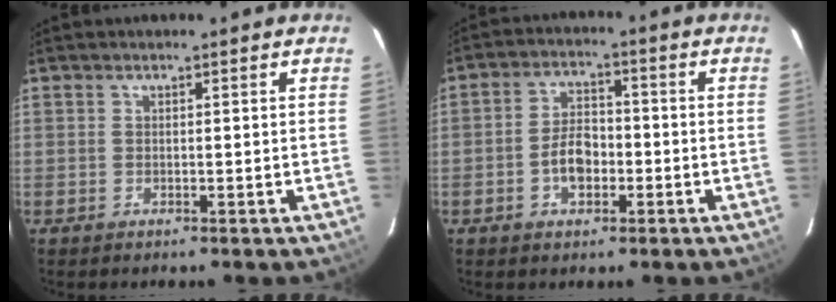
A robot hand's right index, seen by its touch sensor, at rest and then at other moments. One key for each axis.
{"total": 6.4, "fx": -2.1, "fy": 3.8, "fz": 4.7, "tx": -0.091, "ty": 0.014, "tz": -0.031}